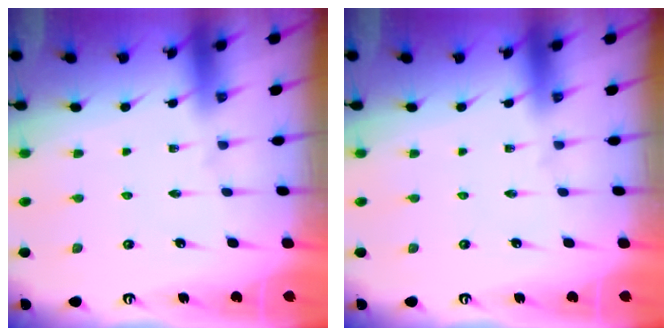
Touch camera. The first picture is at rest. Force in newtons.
{"total": 0.0}